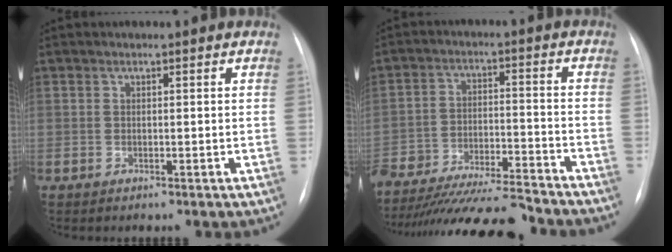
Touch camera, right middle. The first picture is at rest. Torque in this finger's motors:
{"motor_torque": [1.02, -1.12, 0.29, 0.12]}